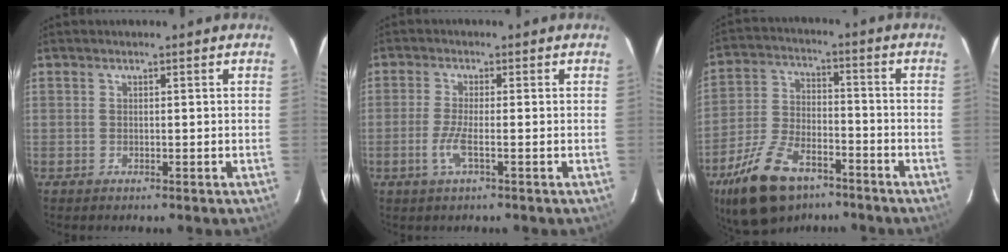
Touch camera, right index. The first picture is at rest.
{"total": 3.9, "force": [-1.5, 0.1, 3.6], "torque": [-0.081, -0.007, -0.032]}
{"total": 16.5, "force": [-10.9, 8.1, 9.4], "torque": [-0.204, -0.013, -0.192]}